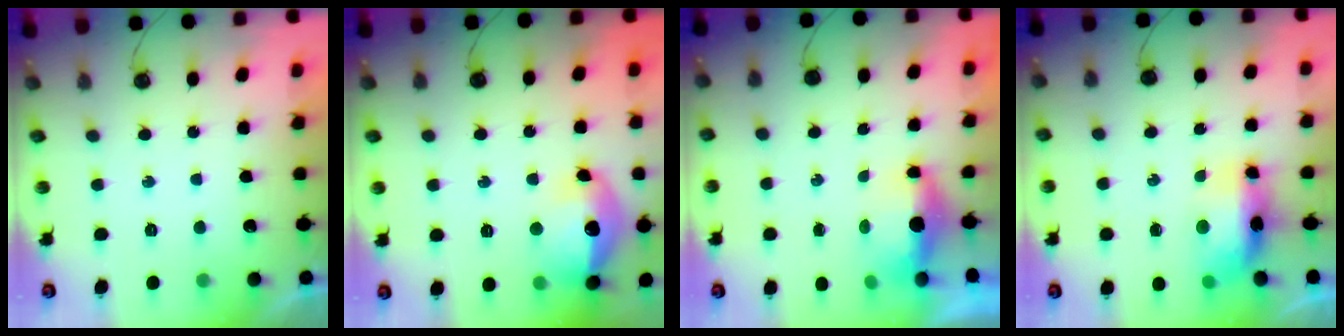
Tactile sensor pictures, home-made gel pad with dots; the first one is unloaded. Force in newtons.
{"total": 15.4, "press": 15.4, "slide": 1.3}
{"total": 9.6, "press": 6.1, "slide": 7.4}
{"total": 13.4, "press": 10.4, "slide": 8.4}